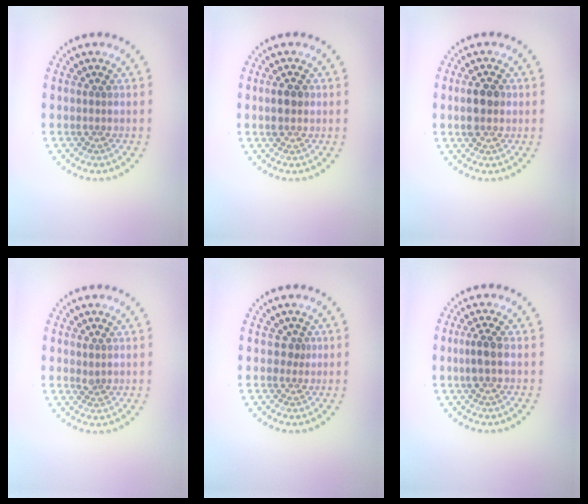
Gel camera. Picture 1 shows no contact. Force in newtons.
{"total": 1.8, "press": 1.8, "slide": 0.1}
{"total": 3.0, "press": 3.0, "slide": 0.1}
{"total": 0.6, "press": 0.5, "slide": 0.3}
{"total": 0.7, "press": 0.4, "slide": 0.6}
{"total": 1.9, "press": 1.8, "slide": 0.6}